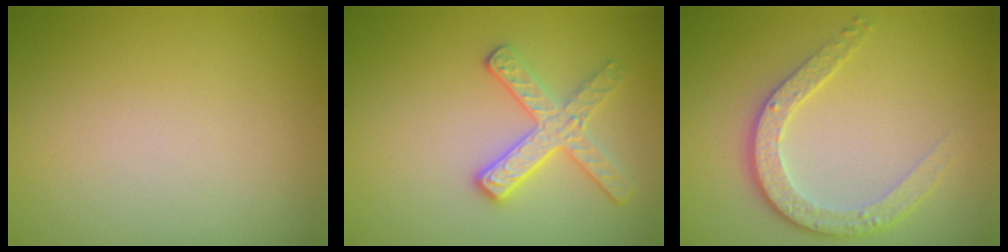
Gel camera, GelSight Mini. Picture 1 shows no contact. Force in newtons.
{"total": 2.8, "press": 2.7, "slide": 0.6}
{"total": 3.8, "press": 2.8, "slide": 2.5}